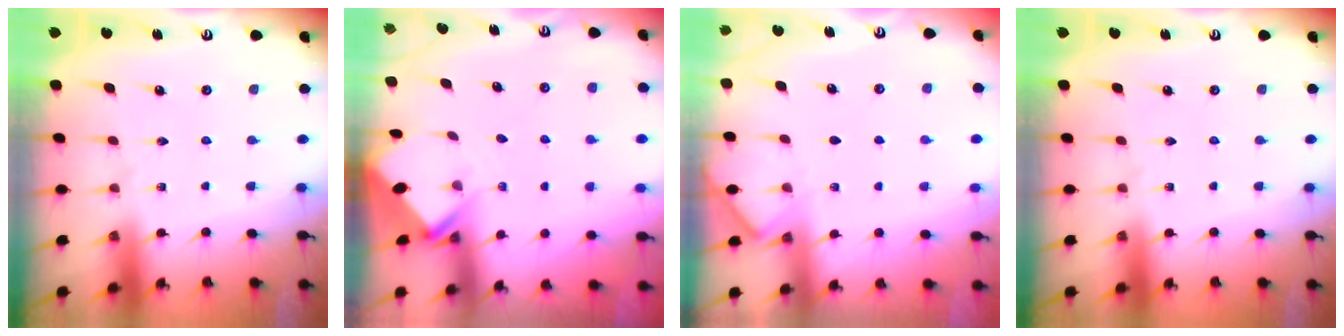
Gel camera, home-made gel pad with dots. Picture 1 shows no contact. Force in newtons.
{"total": 2.8, "press": 2.8, "slide": 0.2}
{"total": 4.6, "press": 4.6, "slide": 0.5}
{"total": 0.0}